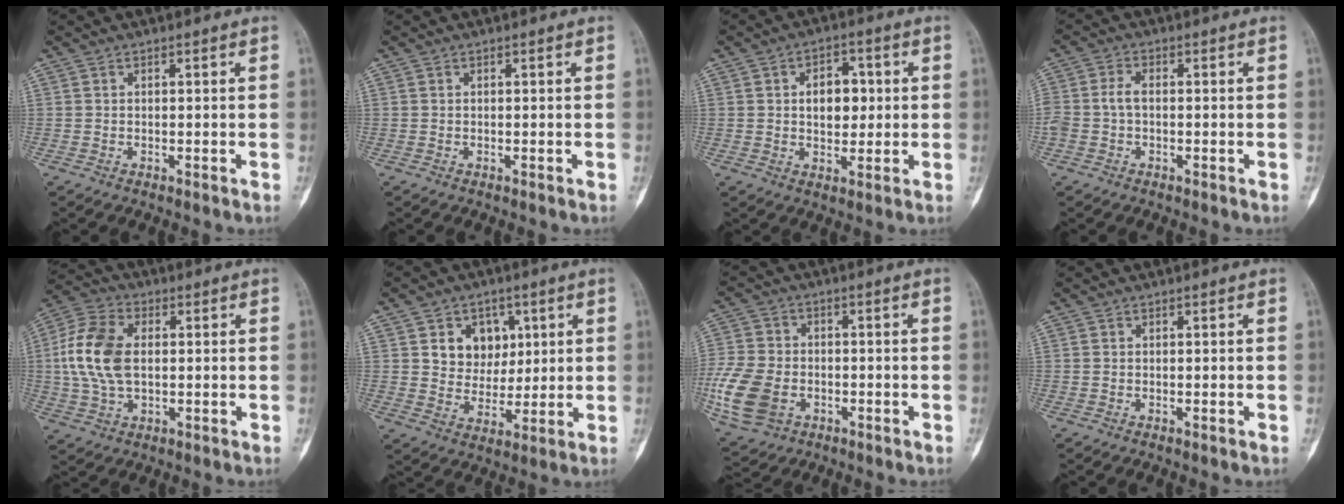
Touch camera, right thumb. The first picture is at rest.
{"total": 0.0}
{"total": 7.4, "force": [1.0, 4.8, 5.5], "torque": [-0.054, 0.003, 0.014]}
{"total": 4.0, "force": [-0.5, 2.6, 3.0], "torque": [-0.077, 0.011, -0.013]}
{"total": 12.8, "force": [0.8, 8.0, 10.0], "torque": [-0.207, 0.014, 0.013]}
{"total": 8.8, "force": [3.1, 7.4, 3.8], "torque": [-0.015, -0.011, 0.054]}
{"total": 13.8, "force": [-4.0, 9.9, 8.8], "torque": [-0.196, 0.001, -0.074]}
{"total": 0.0}